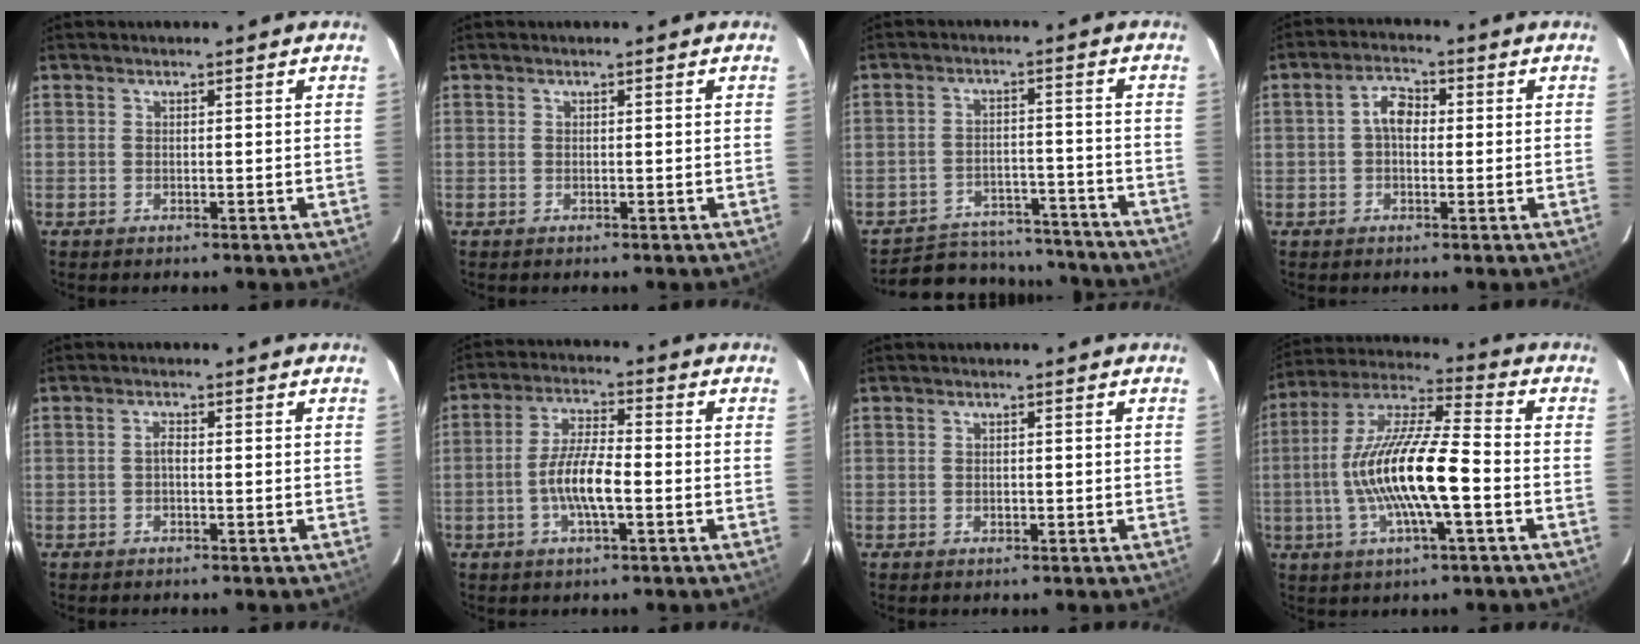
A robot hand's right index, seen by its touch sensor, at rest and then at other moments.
{"total": 0.0}
{"total": 17.9, "force": [-16.1, 6.3, 4.8], "torque": [-0.110, 0.028, -0.203]}
{"total": 4.3, "force": [0.1, 2.9, 3.2], "torque": [-0.058, 0.018, 0.001]}
{"total": 1.1, "force": [-0.3, 0.5, 0.9], "torque": [-0.016, 0.006, -0.007]}
{"total": 7.9, "force": [-2.3, 1.9, 7.3], "torque": [-0.145, 0.005, -0.044]}
{"total": 1.0, "force": [-0.1, 0.8, 0.5], "torque": [-0.008, 0.002, -0.002]}
{"total": 17.0, "force": [-3.3, 3.1, 16.4], "torque": [-0.316, 0.002, -0.068]}